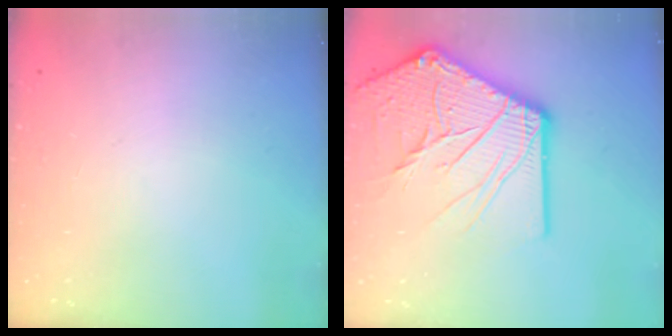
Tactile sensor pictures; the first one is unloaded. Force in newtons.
{"total": 21.3, "press": 21.1, "slide": 2.7}